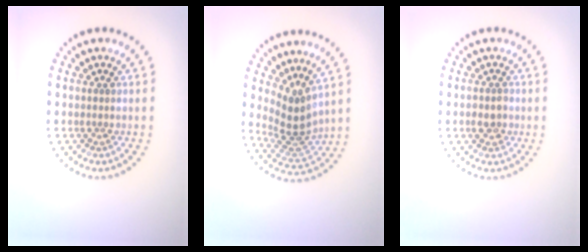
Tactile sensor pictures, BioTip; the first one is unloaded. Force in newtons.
{"total": 3.5, "press": 2.5, "slide": 2.5}
{"total": 1.6, "press": 1.6, "slide": 0.3}